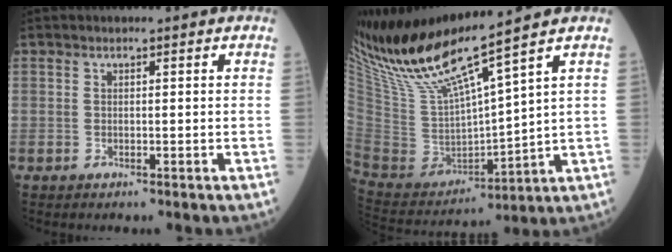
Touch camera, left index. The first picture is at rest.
{"total": 15.8, "force": [12.6, -0.8, 9.6], "torque": [-0.191, -0.013, 0.253]}